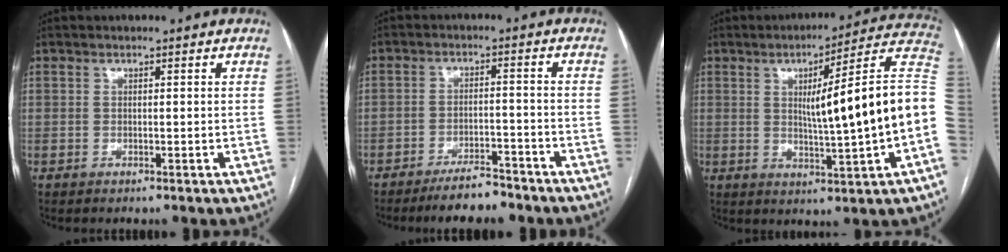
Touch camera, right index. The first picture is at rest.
{"total": 6.5, "force": [-5.7, 1.5, 2.9], "torque": [-0.044, -0.006, -0.095]}
{"total": 18.1, "force": [-0.2, -0.5, 18.1], "torque": [-0.221, 0.024, -0.006]}